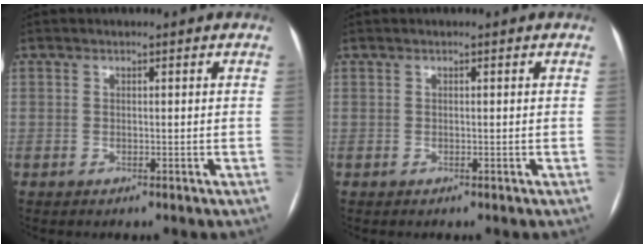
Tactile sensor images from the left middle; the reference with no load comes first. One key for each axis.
{"total": 0.0}